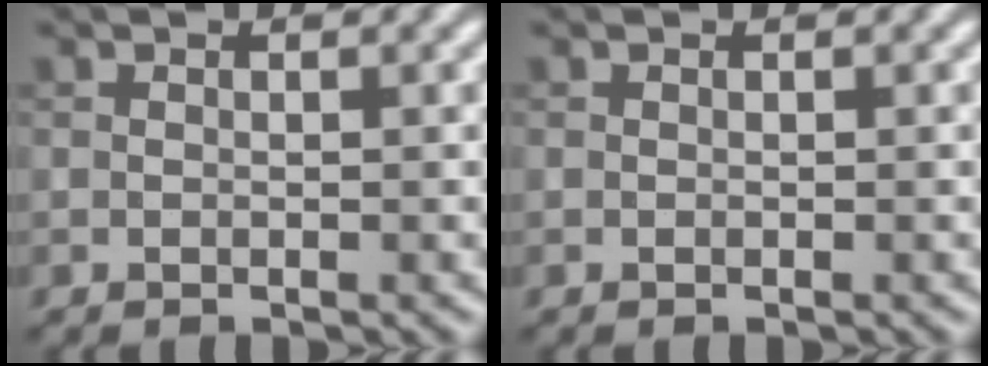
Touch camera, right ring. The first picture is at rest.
{"total": 0.0}